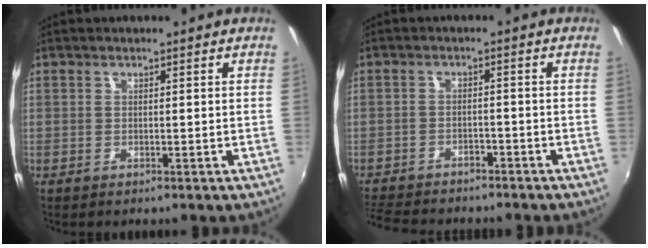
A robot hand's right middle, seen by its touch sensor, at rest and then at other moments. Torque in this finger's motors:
{"motor_torque": [1.07, -1.07, 0.15, 0.05]}